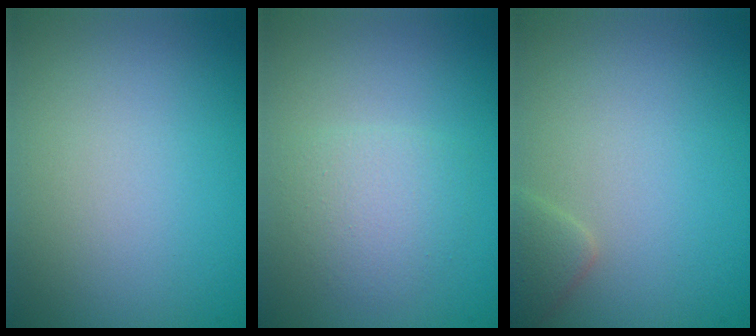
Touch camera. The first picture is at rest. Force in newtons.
{"total": 2.3, "press": 2.3, "slide": 0.1}
{"total": 1.5, "press": 1.5, "slide": 0.1}